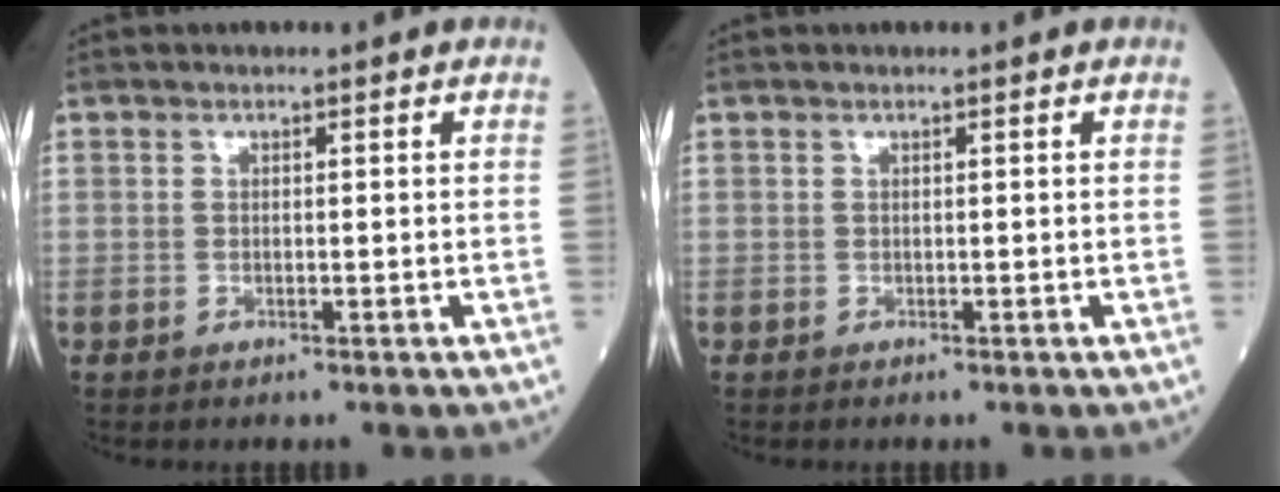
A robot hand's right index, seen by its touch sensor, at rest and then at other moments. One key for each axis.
{"total": 0.0}